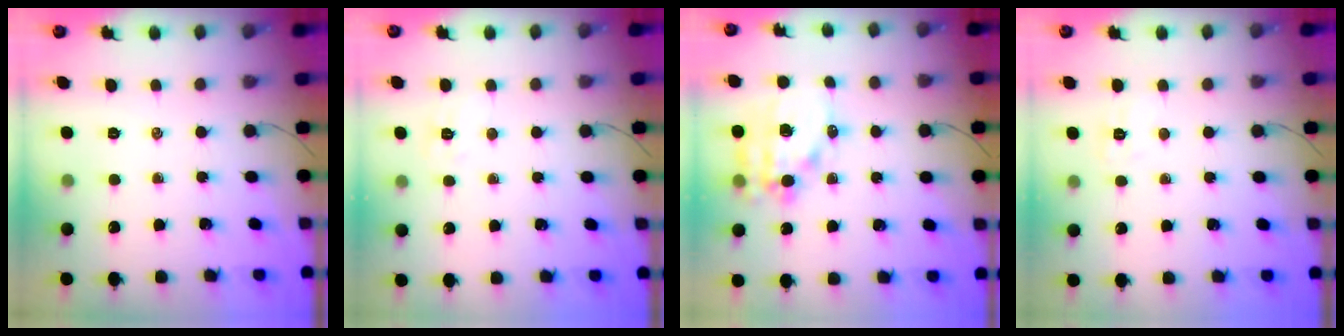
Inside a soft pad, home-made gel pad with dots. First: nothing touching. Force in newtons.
{"total": 5.2, "press": 5.1, "slide": 1.1}
{"total": 14.3, "press": 13.9, "slide": 3.2}
{"total": 5.3, "press": 5.1, "slide": 1.3}